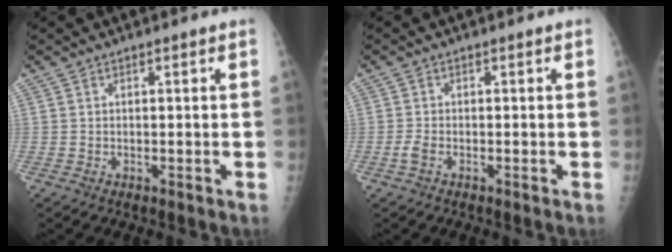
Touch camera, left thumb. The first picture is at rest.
{"total": 1.7, "force": [-0.8, 0.9, 1.3], "torque": [-0.033, -0.001, -0.018]}